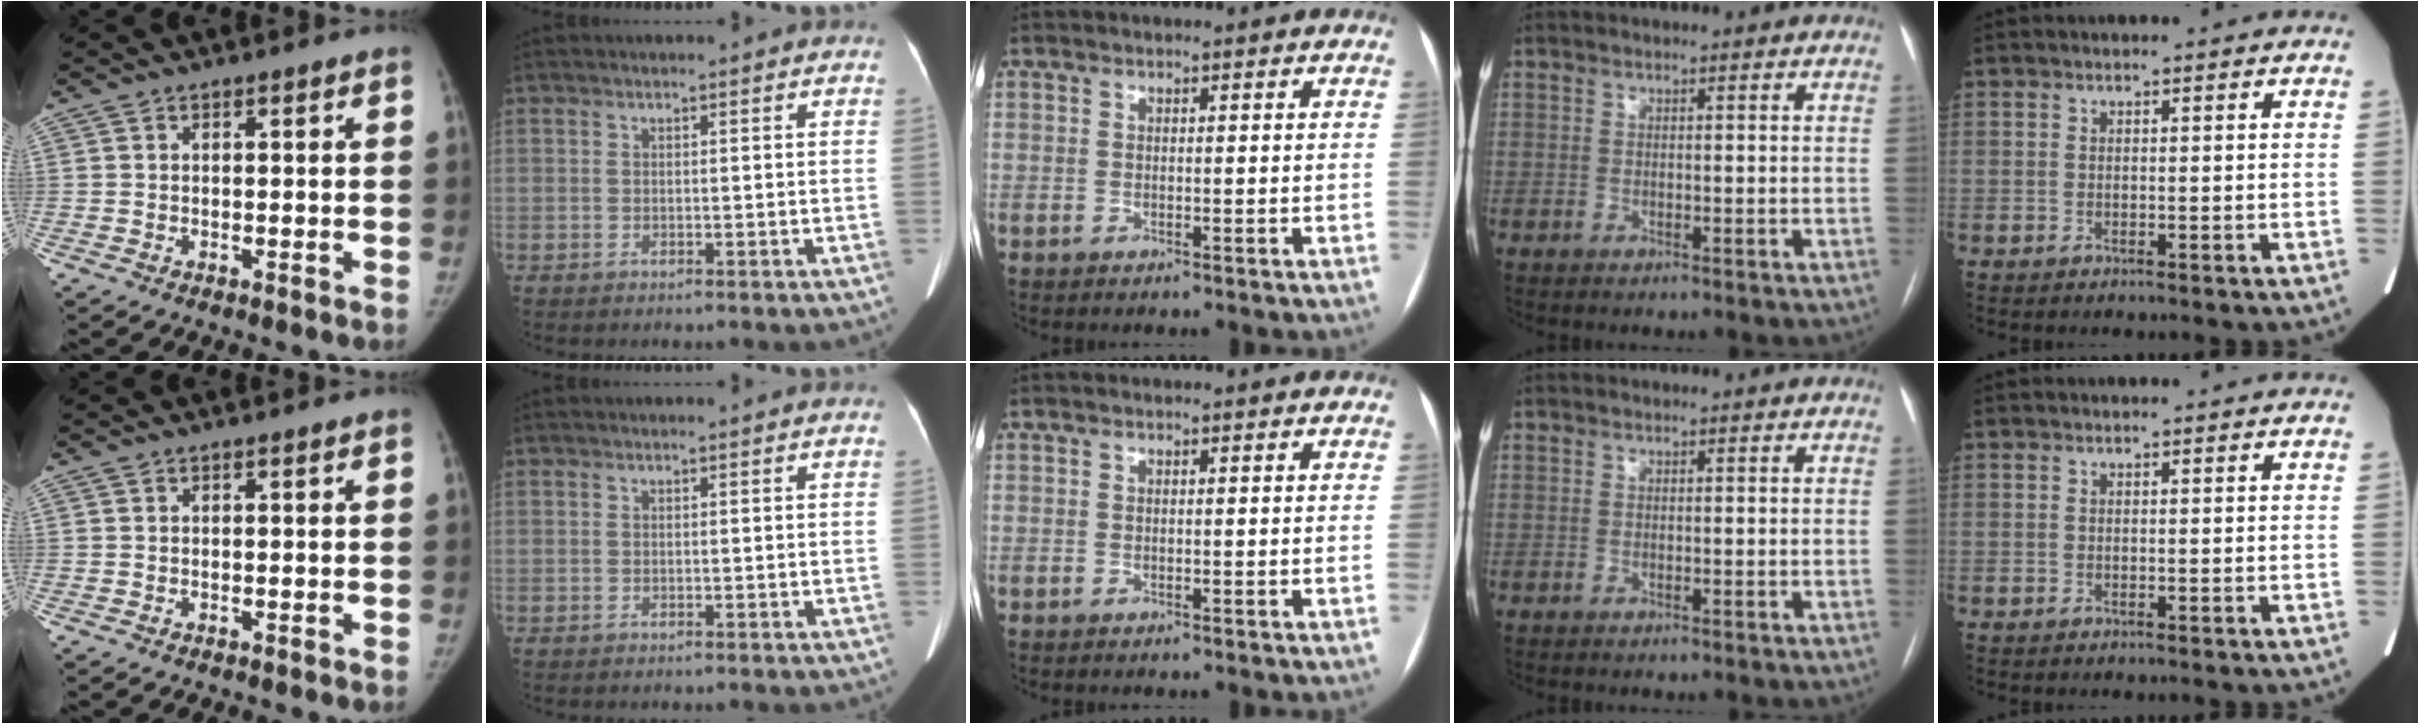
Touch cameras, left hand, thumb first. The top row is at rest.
{}